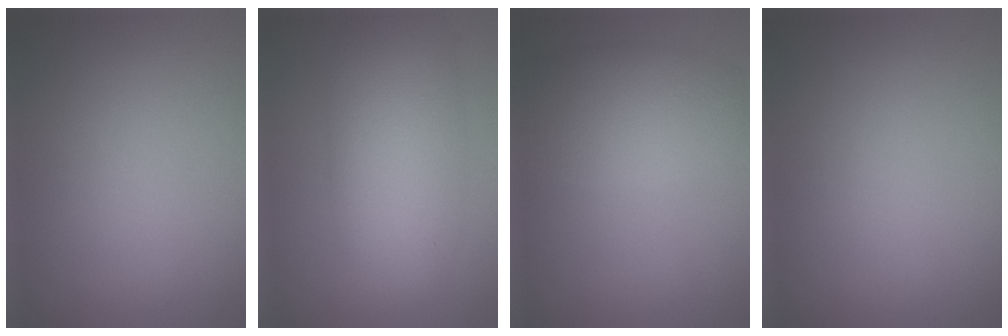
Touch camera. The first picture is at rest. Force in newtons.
{"total": 7.5, "press": 7.5, "slide": 0.1}
{"total": 5.4, "press": 5.4, "slide": 0.2}
{"total": 0.0}